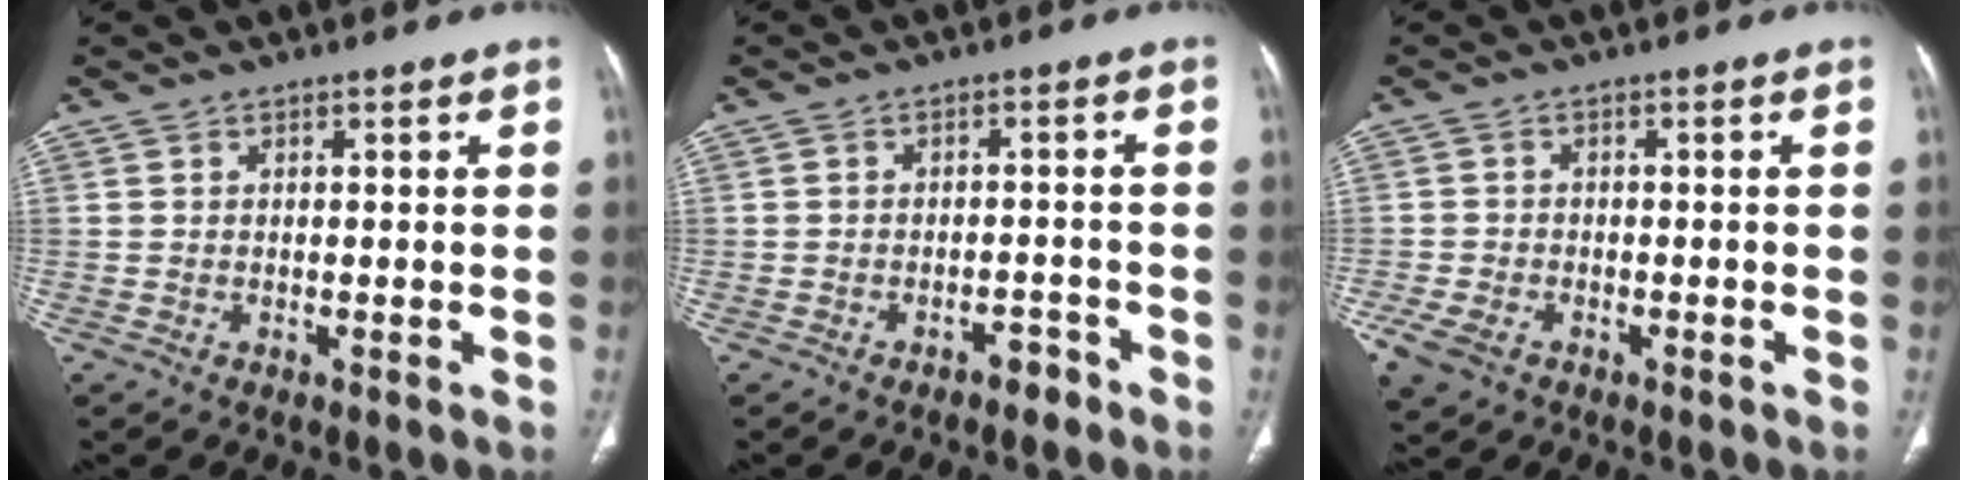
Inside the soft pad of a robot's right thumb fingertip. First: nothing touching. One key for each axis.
{"total": 2.8, "fx": -2.1, "fy": 1.3, "fz": 1.3, "tx": -0.012, "ty": 0.018, "tz": -0.028}
{"total": 6.2, "fx": -3.1, "fy": 4.1, "fz": 3.3, "tx": -0.078, "ty": 0.005, "tz": -0.051}